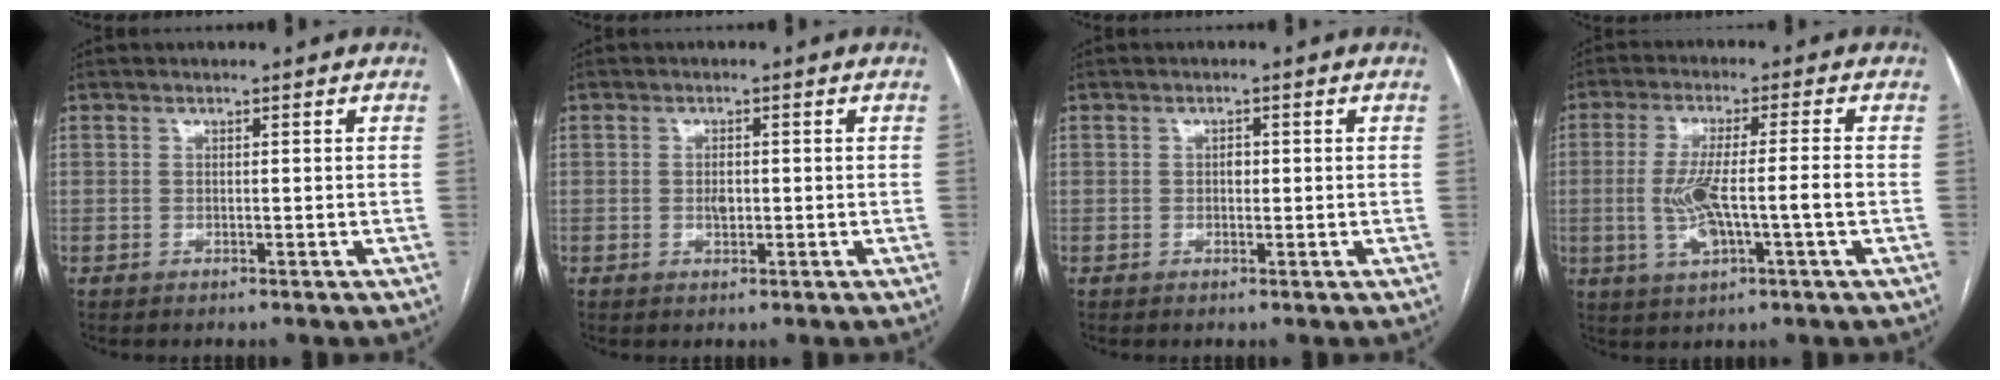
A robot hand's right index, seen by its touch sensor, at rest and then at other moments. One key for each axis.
{"total": 1.7, "fx": -0.1, "fy": 0.9, "fz": 1.4, "tx": -0.024, "ty": 0.001, "tz": 0.000}
{"total": 1.1, "fx": 0.0, "fy": 0.8, "fz": 0.8, "tx": -0.011, "ty": 0.003, "tz": -0.001}
{"total": 8.7, "fx": -1.4, "fy": 0.6, "fz": 8.6, "tx": -0.171, "ty": 0.003, "tz": -0.023}